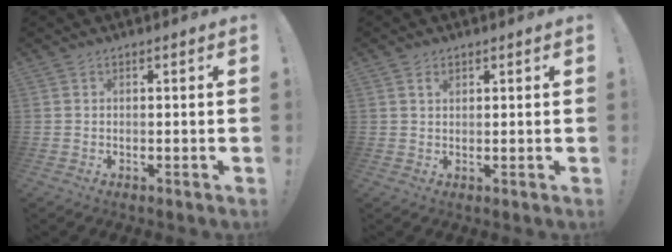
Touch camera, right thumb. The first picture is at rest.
{"total": 1.3, "force": [0.8, 0.7, 0.8], "torque": [-0.007, -0.003, 0.012]}